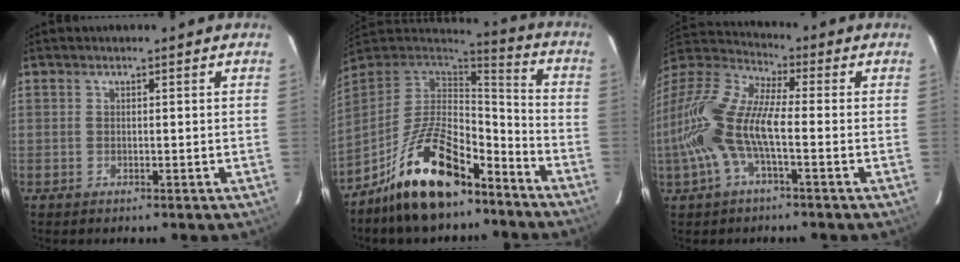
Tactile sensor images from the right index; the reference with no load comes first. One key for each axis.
{"total": 19.7, "fx": -12.9, "fy": 8.2, "fz": 12.5, "tx": -0.248, "ty": 0.005, "tz": -0.221}
{"total": 16.8, "fx": -3.7, "fy": 5.6, "fz": 15.5, "tx": -0.310, "ty": -0.004, "tz": -0.081}